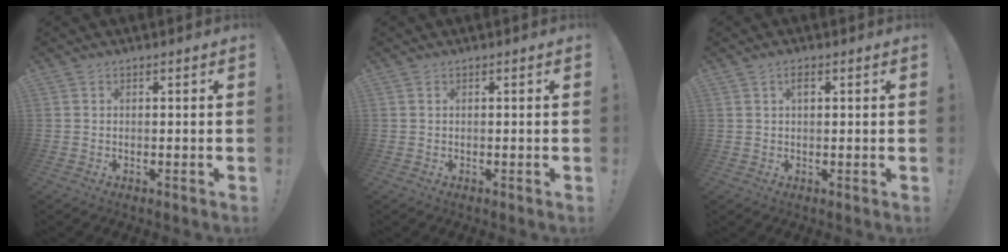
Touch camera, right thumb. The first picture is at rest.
{"total": 0.0}
{"total": 2.0, "force": [0.8, 1.3, 1.3], "torque": [-0.014, -0.001, 0.010]}